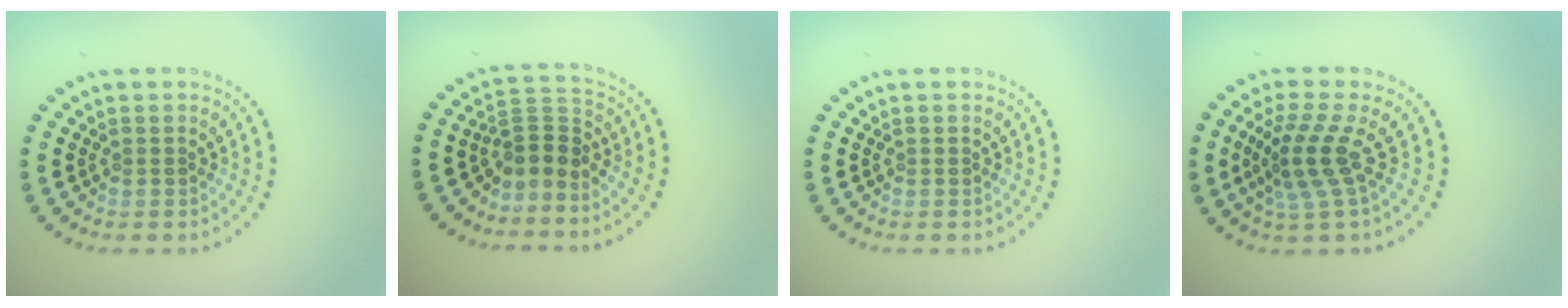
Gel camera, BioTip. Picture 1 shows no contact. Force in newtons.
{"total": 2.8, "press": 2.0, "slide": 2.0}
{"total": 0.0}
{"total": 3.7, "press": 2.6, "slide": 2.5}